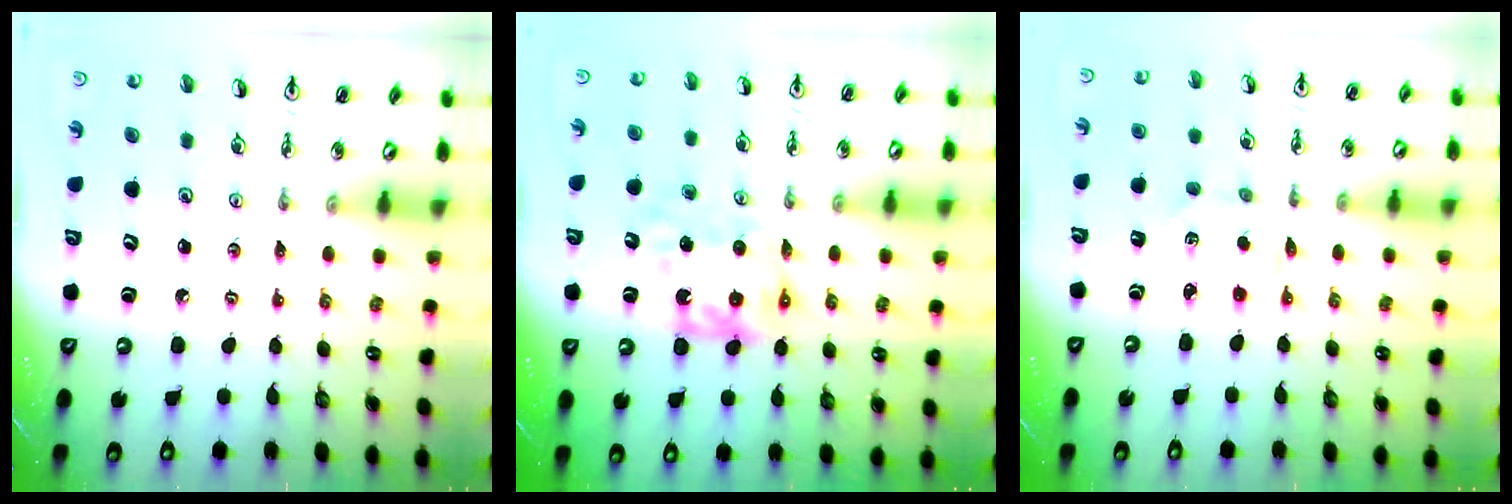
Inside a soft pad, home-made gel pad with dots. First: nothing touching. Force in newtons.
{"total": 10.3, "press": 10.3, "slide": 0.4}
{"total": 2.5, "press": 2.4, "slide": 0.6}